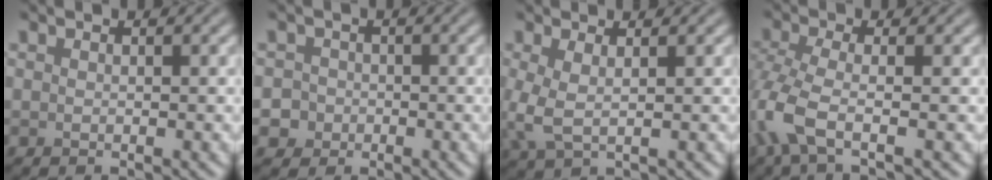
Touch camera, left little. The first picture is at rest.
{"total": 4.3, "force": [-1.7, 3.9, 0.7], "torque": [0.004, 0.002, -0.049]}
{"total": 2.9, "force": [0.3, 1.1, 2.6], "torque": [-0.068, -0.001, 0.003]}
{"total": 5.0, "force": [-2.0, 1.6, 4.3], "torque": [-0.112, -0.007, -0.053]}